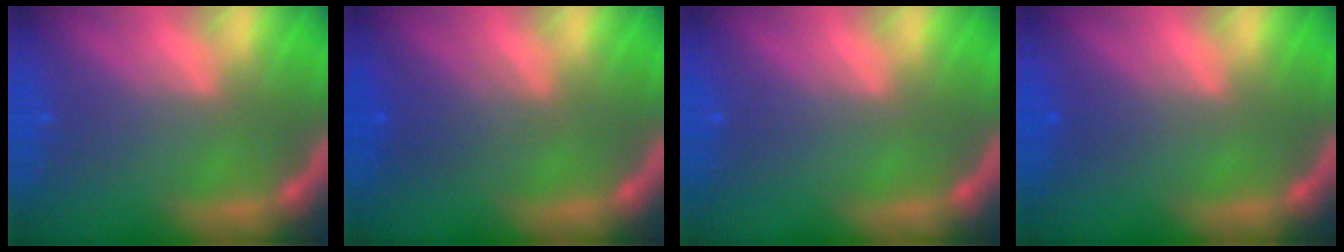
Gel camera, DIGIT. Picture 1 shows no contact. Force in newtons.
{"total": 2.5}
{"total": 0.0}
{"total": 1.0}